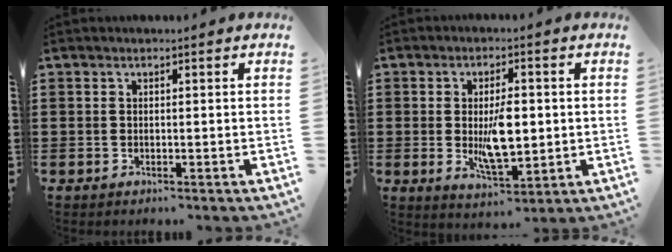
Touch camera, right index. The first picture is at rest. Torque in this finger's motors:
{"motor_torque": [2.10, 0.04, 0.95, 0.19]}